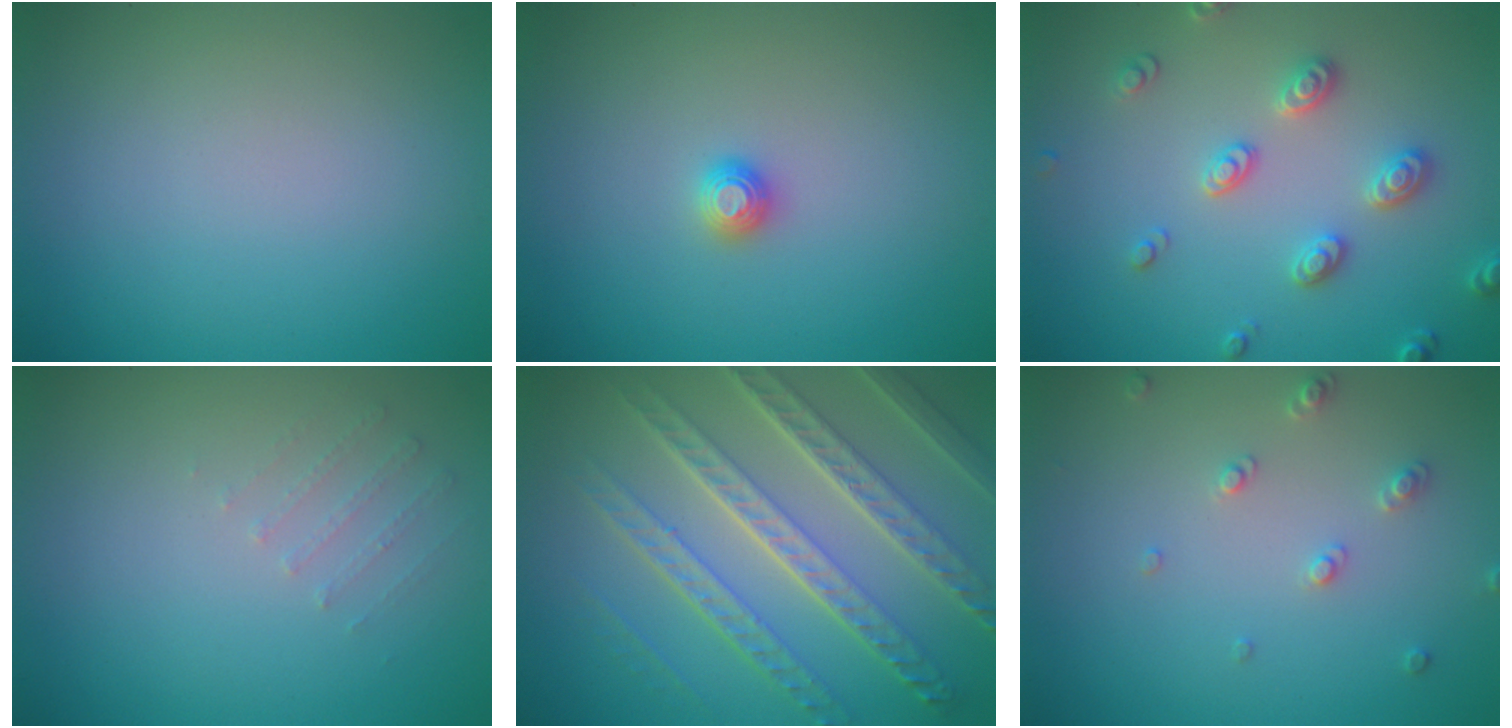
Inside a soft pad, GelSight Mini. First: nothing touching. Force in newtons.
{"total": 1.2, "press": 1.1, "slide": 0.3}
{"total": 2.9, "press": 2.8, "slide": 0.4}
{"total": 0.6, "press": 0.5, "slide": 0.4}
{"total": 8.2, "press": 5.9, "slide": 5.7}
{"total": 1.6, "press": 1.5, "slide": 0.4}